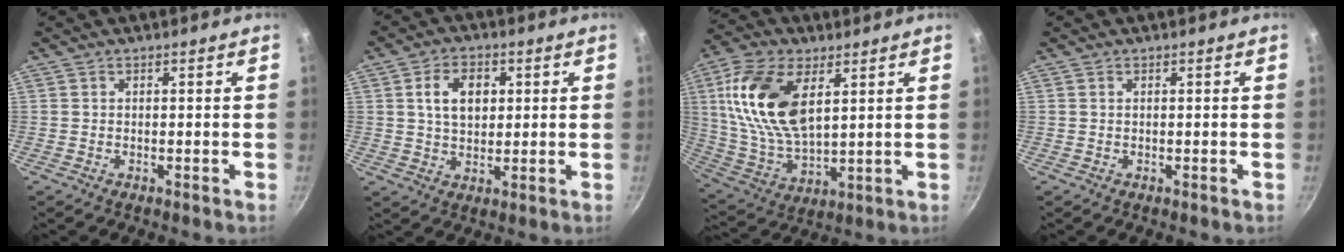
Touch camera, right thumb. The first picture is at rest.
{"total": 7.9, "force": [1.9, 5.4, 5.5], "torque": [-0.074, 0.001, 0.030]}
{"total": 18.1, "force": [5.6, 9.7, 14.2], "torque": [-0.271, -0.012, 0.115]}
{"total": 0.0}